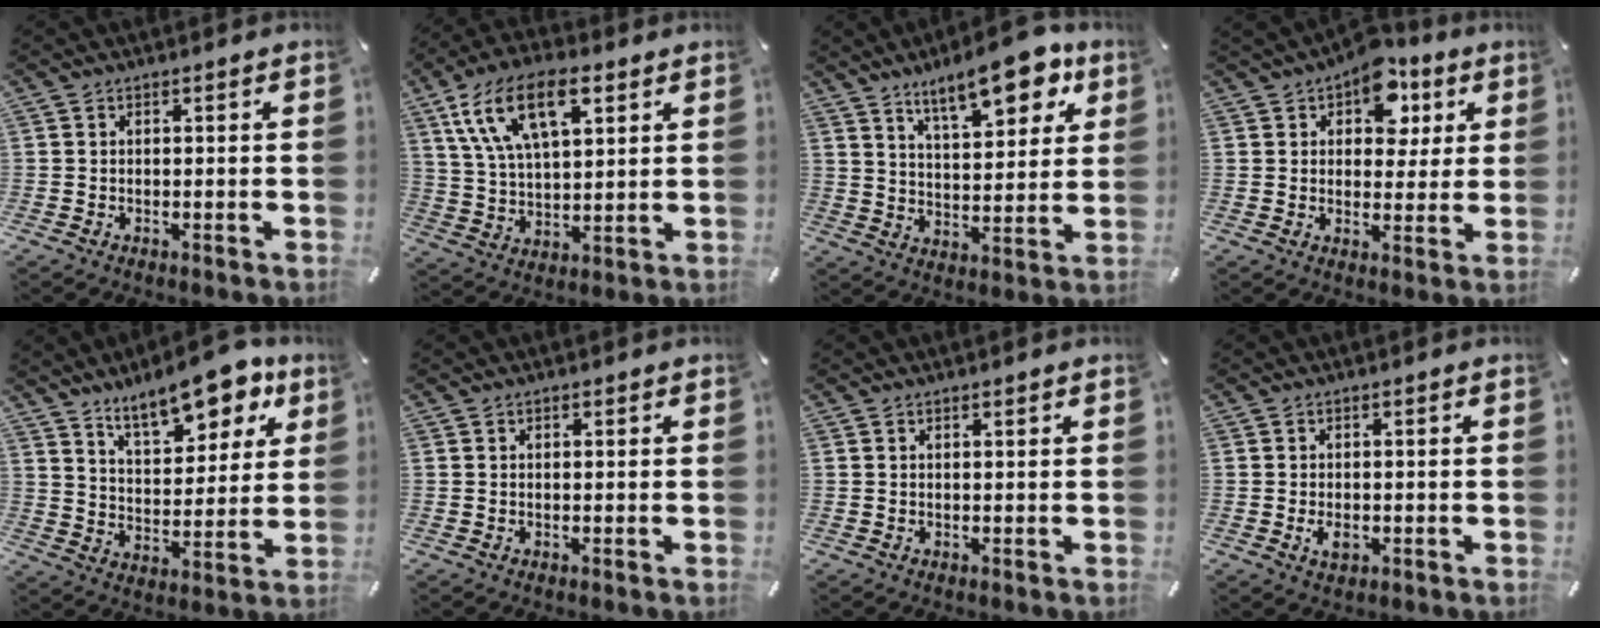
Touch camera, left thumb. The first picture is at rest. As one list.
[{"total": 16.0, "force": [7.8, 8.0, 11.5], "torque": [-0.244, -0.010, 0.133]}, {"total": 15.1, "force": [10.3, 5.9, 9.3], "torque": [-0.135, -0.050, 0.172]}, {"total": 11.8, "force": [5.9, 7.5, 6.9], "torque": [-0.089, -0.027, 0.103]}, {"total": 14.9, "force": [11.4, 6.1, 7.5], "torque": [-0.121, -0.065, 0.198]}, {"total": 0.6, "force": [0.2, 0.5, 0.2], "torque": [-0.004, 0.003, 0.003]}, {"total": 0.6, "force": [0.4, 0.2, 0.4], "torque": [-0.006, 0.000, 0.007]}, {"total": 2.8, "force": [-0.6, 1.7, 2.1], "torque": [-0.053, -0.003, -0.013]}]